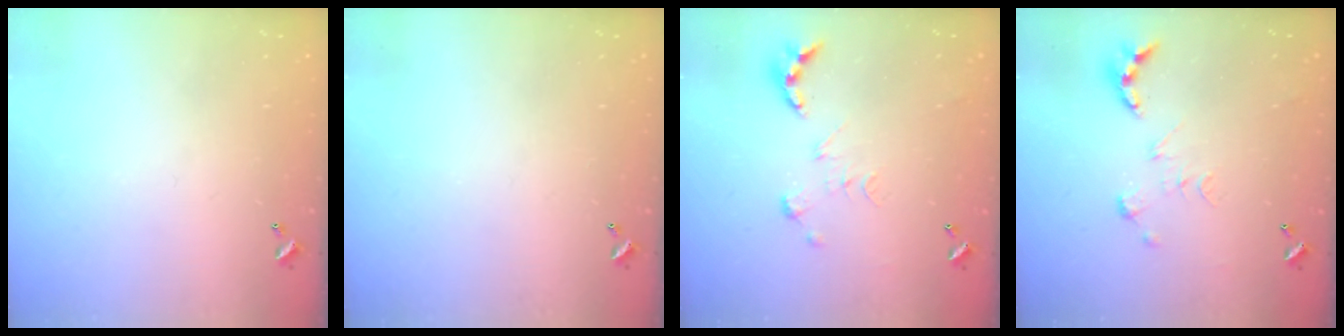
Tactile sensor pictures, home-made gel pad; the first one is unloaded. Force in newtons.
{"total": 0.0}
{"total": 0.0}
{"total": 0.0}